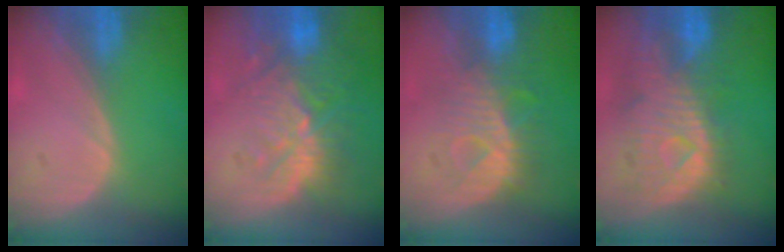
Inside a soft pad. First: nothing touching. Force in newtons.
{"total": 11.1, "press": 9.8, "slide": 5.3}
{"total": 8.2, "press": 8.0, "slide": 1.5}
{"total": 11.4, "press": 9.9, "slide": 5.7}